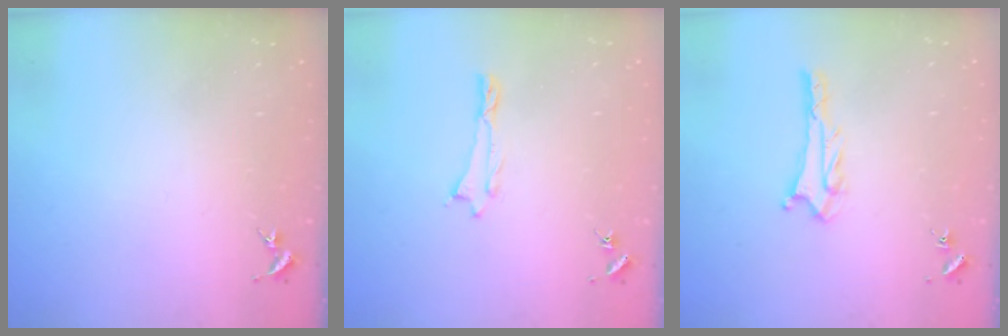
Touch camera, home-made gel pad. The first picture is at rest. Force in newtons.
{"total": 0.0}
{"total": 2.8, "press": 2.8, "slide": 0.2}